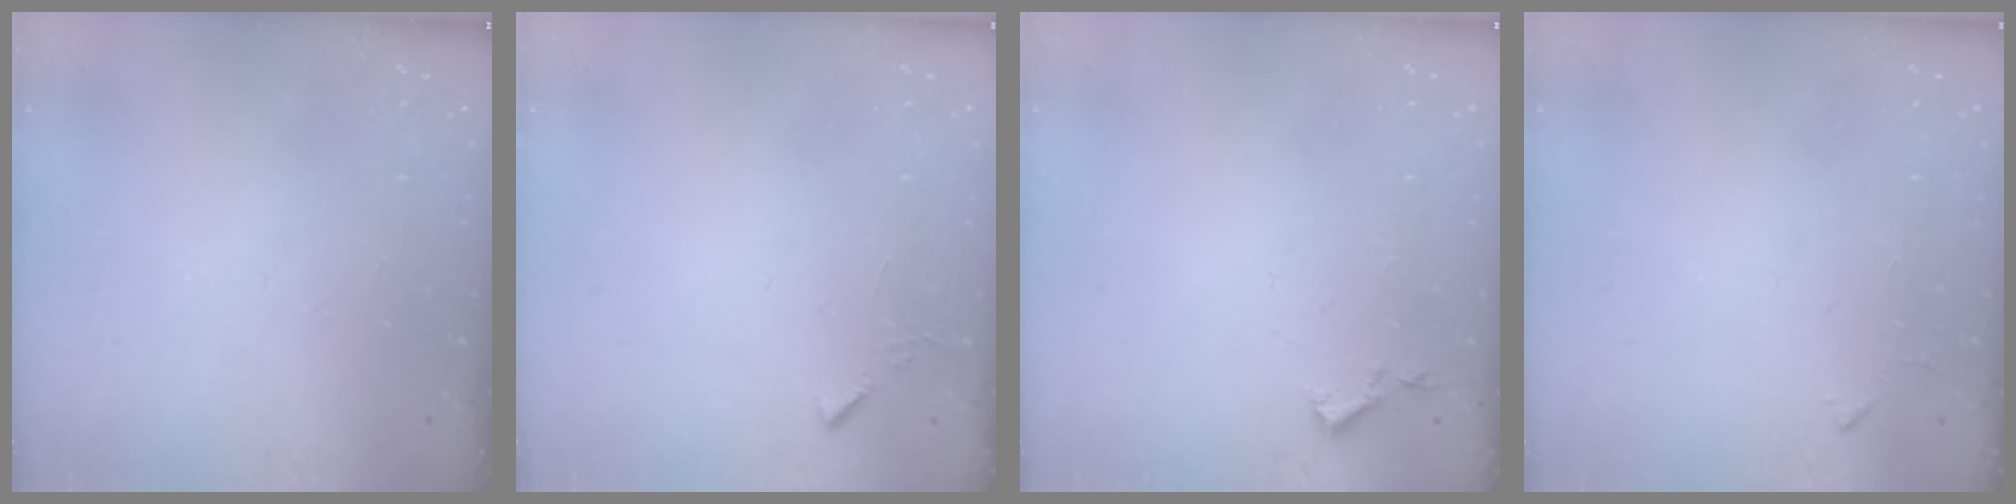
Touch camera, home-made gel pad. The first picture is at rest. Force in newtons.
{"total": 4.0, "press": 3.9, "slide": 0.5}
{"total": 2.9, "press": 2.9, "slide": 0.5}
{"total": 3.7, "press": 3.7, "slide": 0.5}